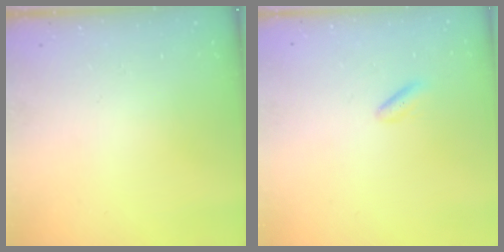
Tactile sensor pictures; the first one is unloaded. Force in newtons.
{"total": 2.0, "press": 1.7, "slide": 1.0}